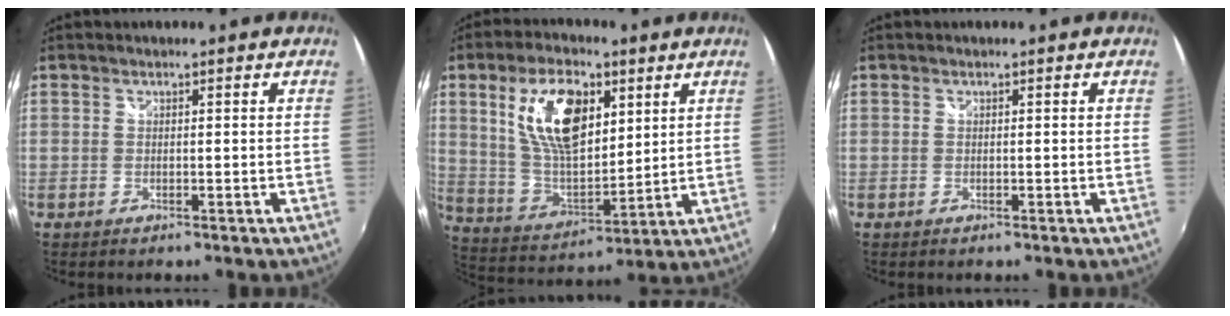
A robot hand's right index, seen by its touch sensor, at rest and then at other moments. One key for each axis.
{"total": 16.6, "fx": 6.5, "fy": 8.0, "fz": 13.0, "tx": -0.244, "ty": 0.011, "tz": 0.132}
{"total": 0.0}